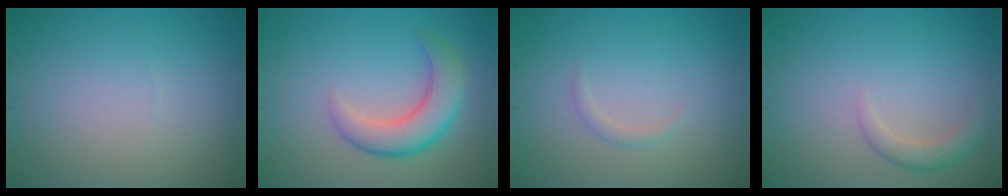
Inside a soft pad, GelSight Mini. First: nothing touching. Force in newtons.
{"total": 4.9, "press": 4.9, "slide": 0.2}
{"total": 0.8, "press": 0.8, "slide": 0.1}
{"total": 2.1, "press": 2.1, "slide": 0.2}